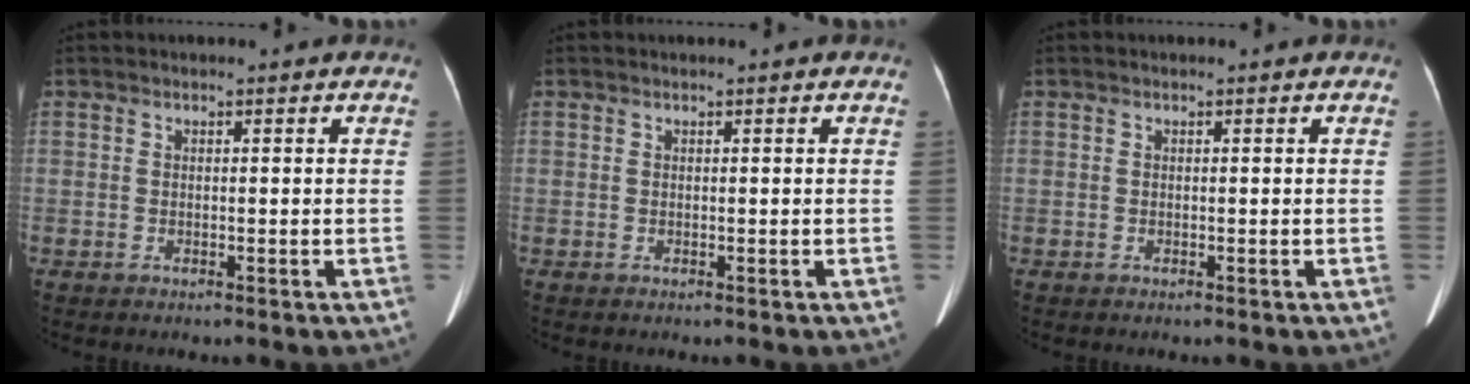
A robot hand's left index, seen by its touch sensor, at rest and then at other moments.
{"total": 0.0}
{"total": 0.0}